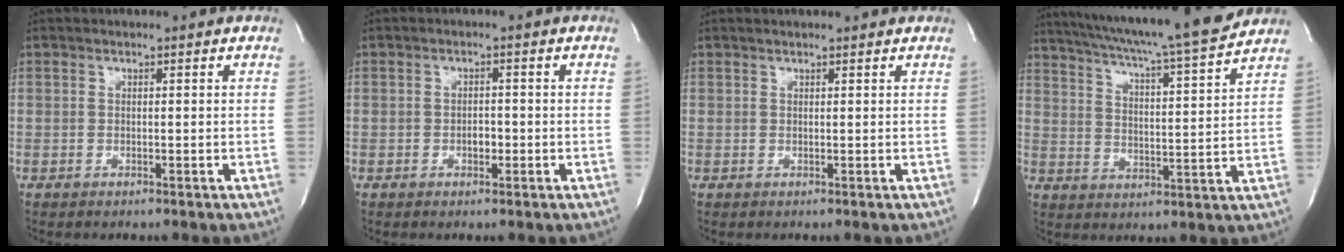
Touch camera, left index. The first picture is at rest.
{"total": 1.7, "force": [-0.6, 1.0, 1.2], "torque": [-0.019, 0.003, -0.008]}
{"total": 3.1, "force": [2.8, 0.2, 1.2], "torque": [-0.017, 0.019, 0.036]}
{"total": 19.9, "force": [17.8, -0.5, 8.9], "torque": [-0.151, -0.018, 0.260]}